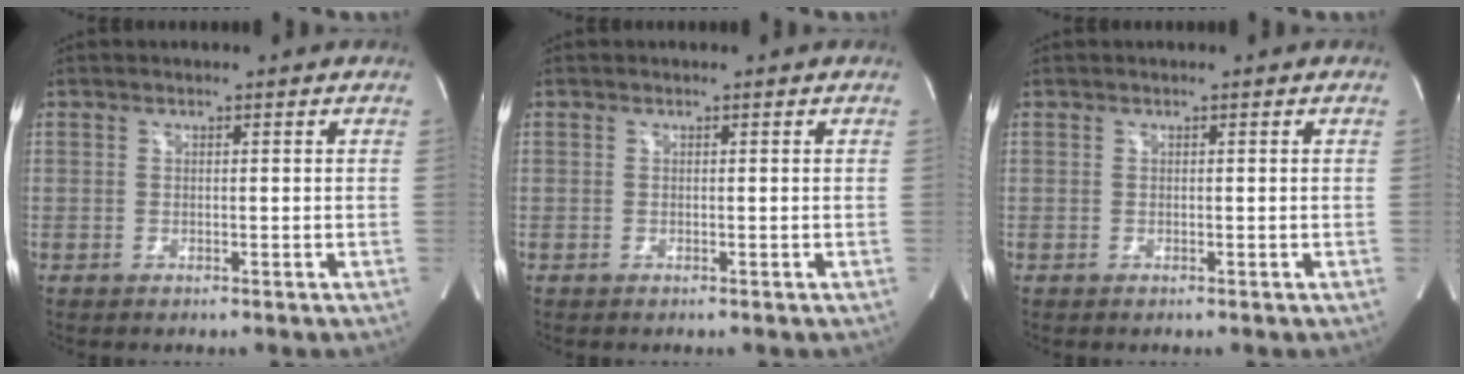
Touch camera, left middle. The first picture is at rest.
{"total": 0.0}
{"total": 0.0}